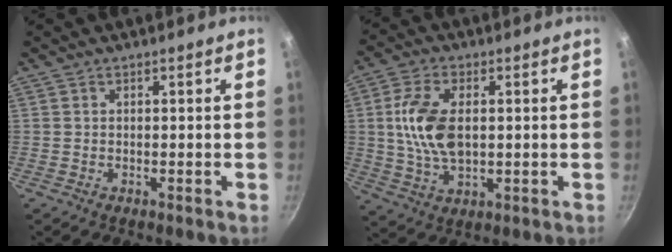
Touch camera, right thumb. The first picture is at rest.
{"total": 11.6, "force": [1.2, 6.4, 9.6], "torque": [-0.195, -0.002, 0.026]}